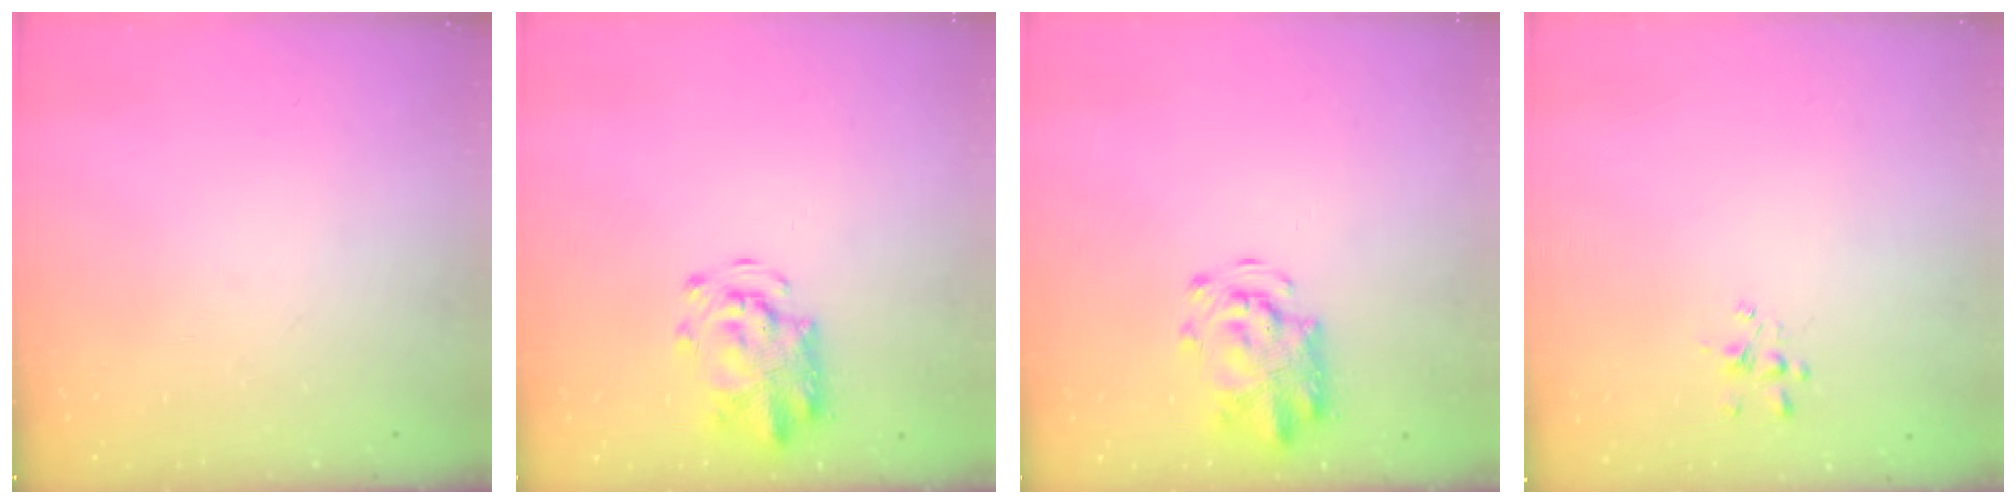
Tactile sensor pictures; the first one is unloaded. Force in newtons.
{"total": 4.7, "press": 4.6, "slide": 1.1}
{"total": 4.7, "press": 4.6, "slide": 1.1}
{"total": 1.6, "press": 1.5, "slide": 0.5}